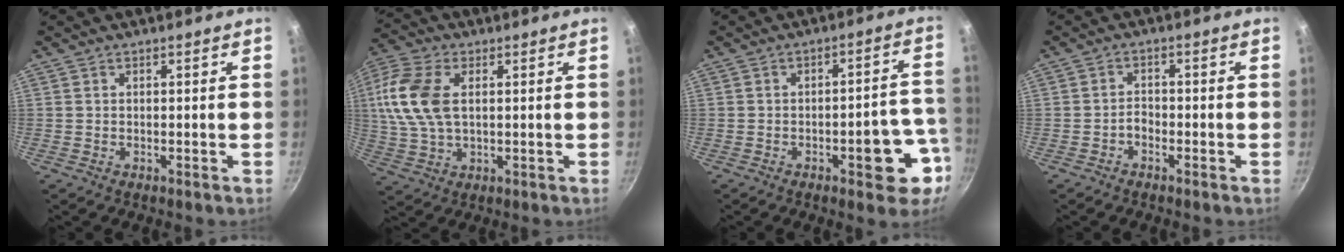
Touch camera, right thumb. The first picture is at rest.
{"total": 13.4, "force": [2.3, 7.9, 10.5], "torque": [-0.215, 0.007, 0.039]}
{"total": 10.6, "force": [-4.0, 4.2, 8.9], "torque": [-0.075, 0.038, -0.048]}
{"total": 1.9, "force": [-1.3, 1.1, 1.0], "torque": [-0.010, 0.017, -0.024]}